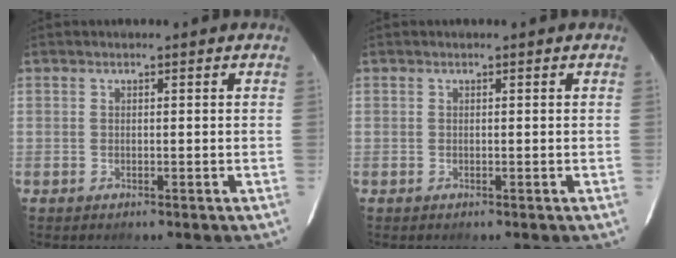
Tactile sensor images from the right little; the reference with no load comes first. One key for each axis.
{"total": 0.0}